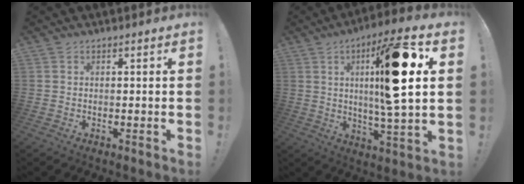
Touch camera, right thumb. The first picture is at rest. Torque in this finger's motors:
{"motor_torque": [2.09, 2.92, 0.40, 0.30, 0.17]}